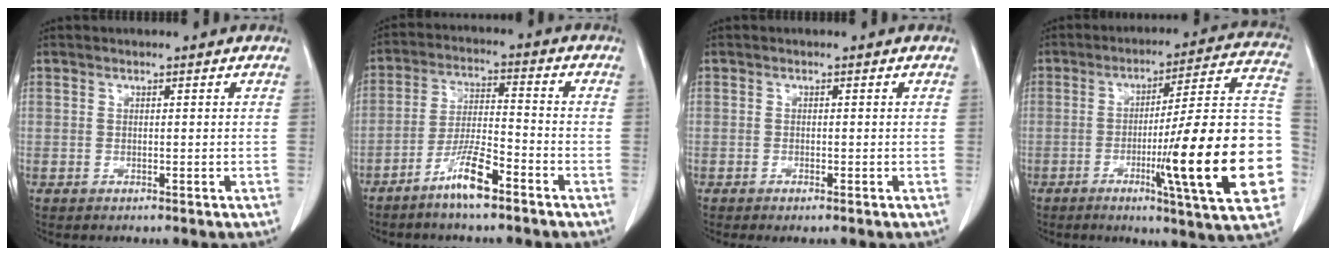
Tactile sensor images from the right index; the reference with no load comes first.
{"total": 7.5, "force": [-5.1, 0.8, 5.4], "torque": [-0.110, -0.005, -0.100]}
{"total": 0.9, "force": [-0.6, 0.1, 0.6], "torque": [-0.012, -0.002, -0.009]}
{"total": 22.9, "force": [-5.6, 0.7, 22.2], "torque": [-0.234, 0.008, -0.078]}